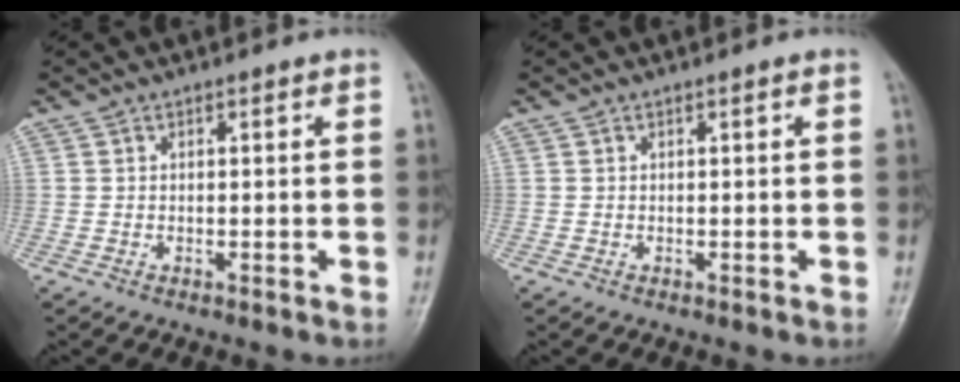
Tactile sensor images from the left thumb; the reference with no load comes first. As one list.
[{"total": 0.0}]